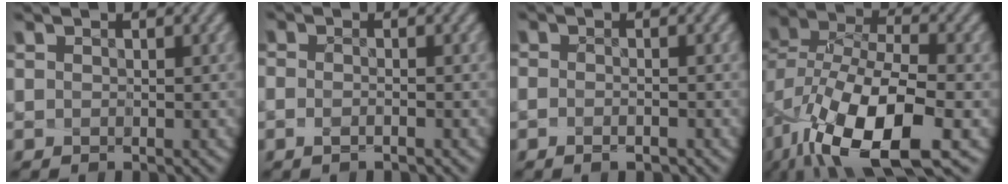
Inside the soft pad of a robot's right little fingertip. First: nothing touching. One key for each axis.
{"total": 1.7, "fx": -1.4, "fy": -1.0, "fz": -0.1, "tx": 0.006, "ty": -0.017, "tz": -0.013}
{"total": 1.7, "fx": -1.5, "fy": -0.8, "fz": 0.1, "tx": 0.003, "ty": -0.020, "tz": -0.012}
{"total": 13.6, "fx": -7.9, "fy": 4.5, "fz": 10.1, "tx": -0.188, "ty": -0.032, "tz": -0.136}